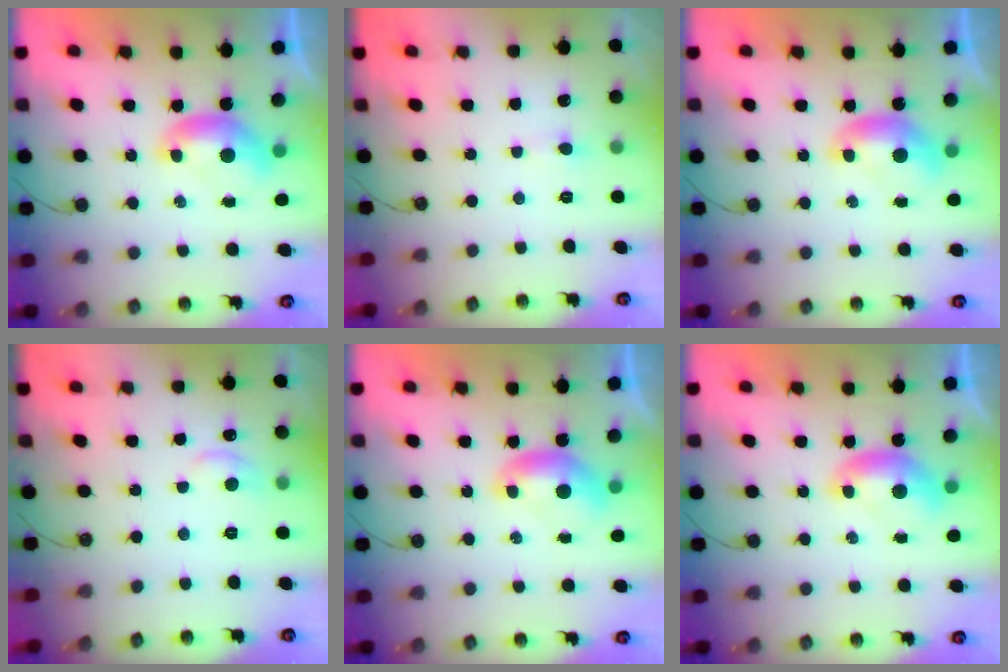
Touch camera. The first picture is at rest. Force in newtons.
{"total": 0.7, "press": 0.5, "slide": 0.5}
{"total": 0.0}
{"total": 1.4, "press": 1.0, "slide": 1.0}
{"total": 0.0}
{"total": 0.0}